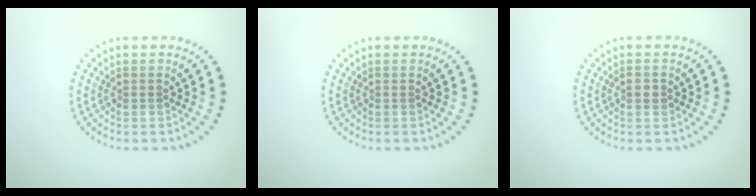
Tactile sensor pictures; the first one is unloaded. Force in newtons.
{"total": 0.0}
{"total": 1.1, "press": 1.1, "slide": 0.2}